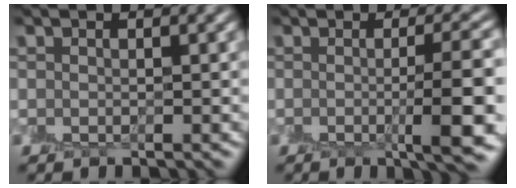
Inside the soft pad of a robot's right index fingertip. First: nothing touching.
{"total": 6.4, "force": [-0.7, 1.2, 6.2], "torque": [-0.079, 0.002, -0.005]}